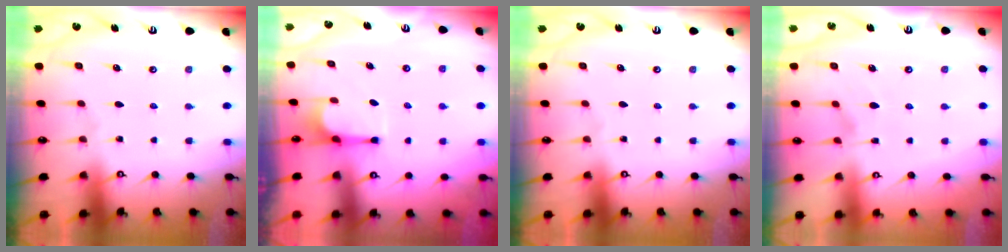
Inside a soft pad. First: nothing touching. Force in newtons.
{"total": 3.0, "press": 2.9, "slide": 0.6}
{"total": 0.0}
{"total": 2.5, "press": 2.1, "slide": 1.3}